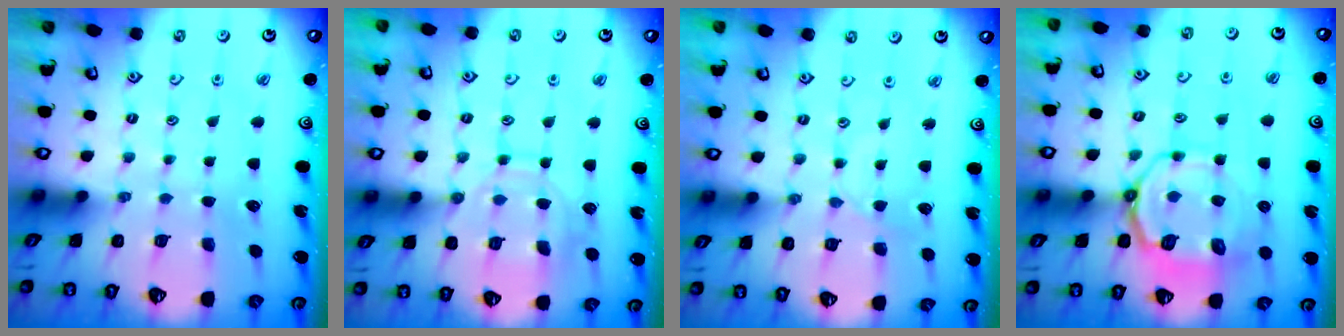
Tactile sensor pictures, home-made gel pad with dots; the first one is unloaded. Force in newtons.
{"total": 11.0, "press": 11.0, "slide": 0.8}
{"total": 1.8, "press": 1.7, "slide": 0.4}
{"total": 10.2, "press": 9.7, "slide": 3.1}